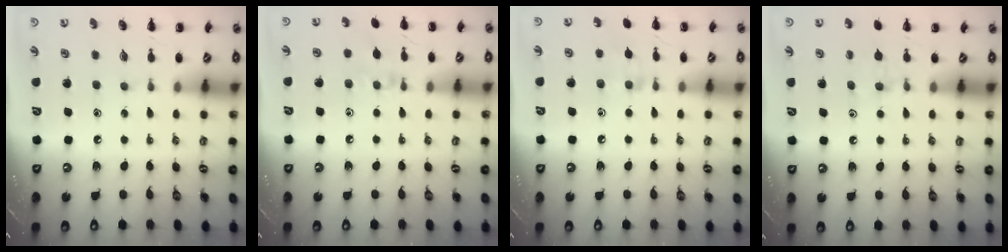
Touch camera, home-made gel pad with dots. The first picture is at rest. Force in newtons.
{"total": 6.4, "press": 6.2, "slide": 1.6}
{"total": 7.3, "press": 7.0, "slide": 2.0}
{"total": 5.9, "press": 5.7, "slide": 1.7}